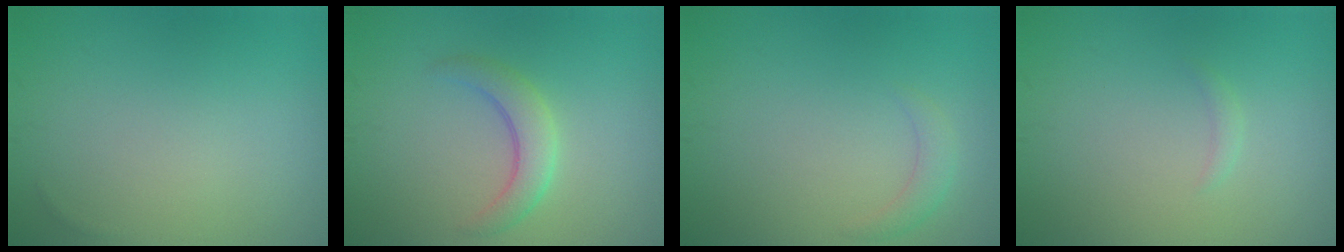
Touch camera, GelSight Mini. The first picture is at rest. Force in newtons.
{"total": 2.9, "press": 2.9, "slide": 0.1}
{"total": 1.3, "press": 1.3, "slide": 0.1}
{"total": 0.6, "press": 0.6, "slide": 0.1}